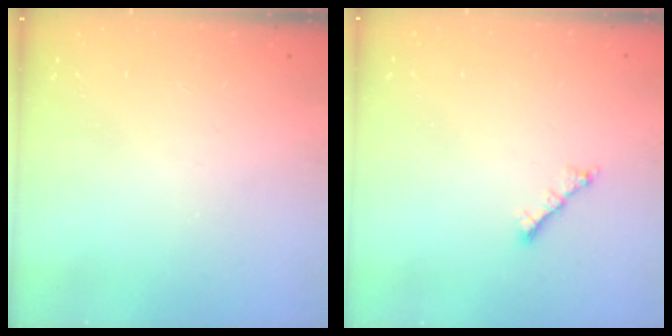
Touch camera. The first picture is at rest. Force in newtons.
{"total": 2.0, "press": 1.9, "slide": 0.5}